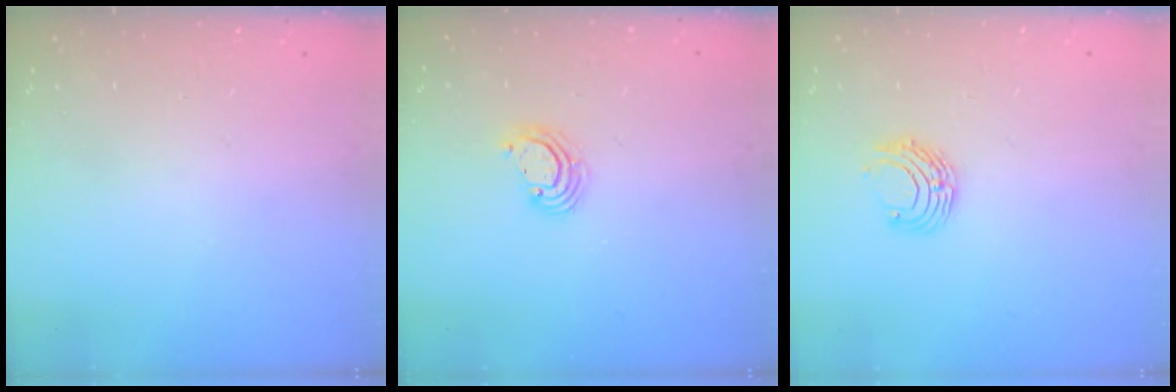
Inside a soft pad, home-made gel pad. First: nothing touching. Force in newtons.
{"total": 3.5, "press": 3.5, "slide": 0.2}
{"total": 6.7, "press": 6.6, "slide": 0.8}